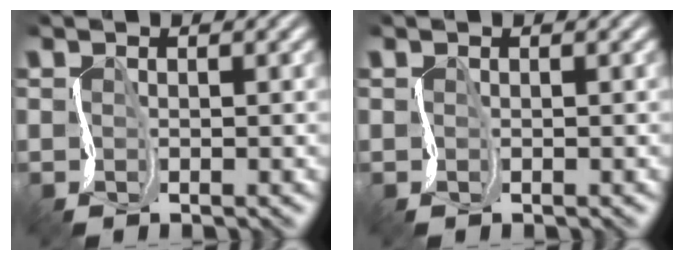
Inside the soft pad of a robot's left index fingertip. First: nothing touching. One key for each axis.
{"total": 0.0}